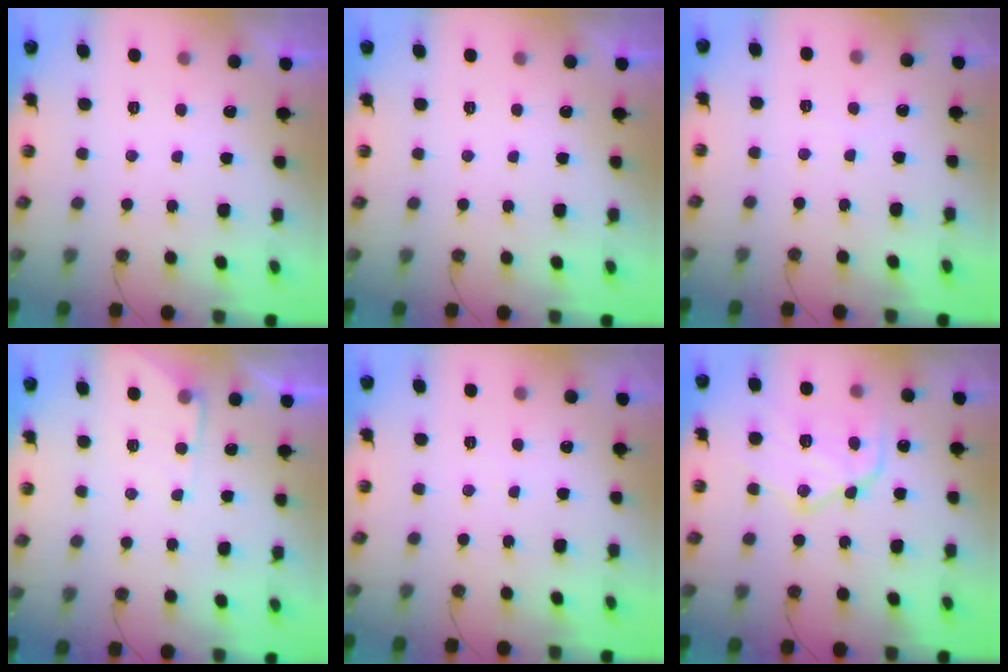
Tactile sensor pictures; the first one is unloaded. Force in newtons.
{"total": 0.0}
{"total": 3.1, "press": 3.0, "slide": 0.5}
{"total": 4.7, "press": 4.7, "slide": 0.4}
{"total": 1.7, "press": 1.6, "slide": 0.3}
{"total": 14.8, "press": 14.8, "slide": 0.7}